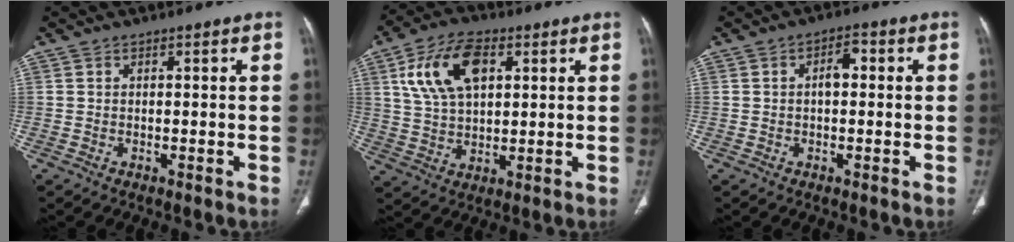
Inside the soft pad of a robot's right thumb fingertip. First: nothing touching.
{"total": 13.3, "force": [4.6, 7.5, 10.0], "torque": [-0.181, 0.000, 0.088]}
{"total": 3.4, "force": [0.3, 1.9, 2.8], "torque": [-0.038, 0.012, 0.000]}